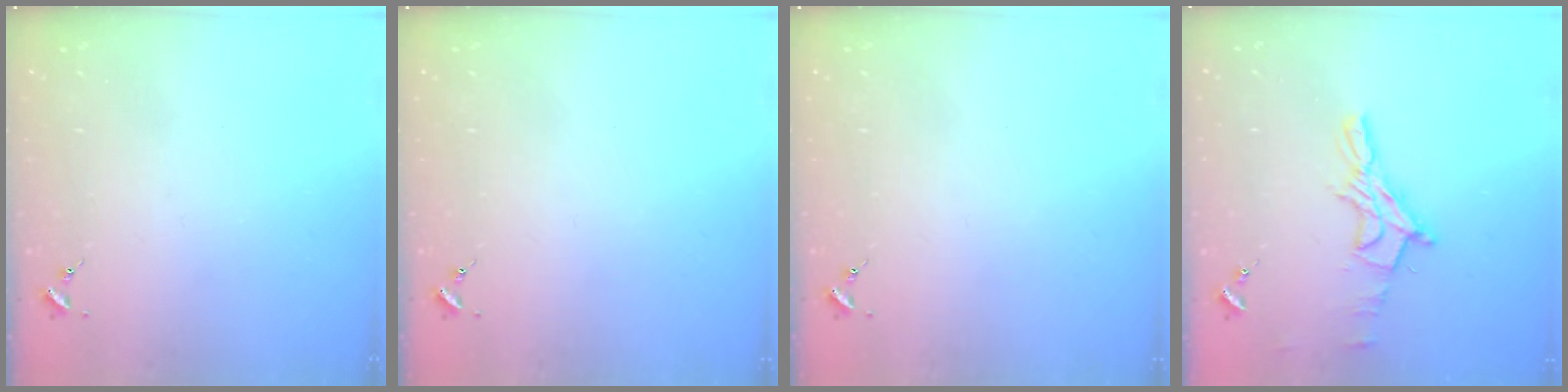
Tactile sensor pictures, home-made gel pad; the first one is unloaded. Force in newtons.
{"total": 0.0}
{"total": 0.0}
{"total": 13.2, "press": 13.1, "slide": 1.1}